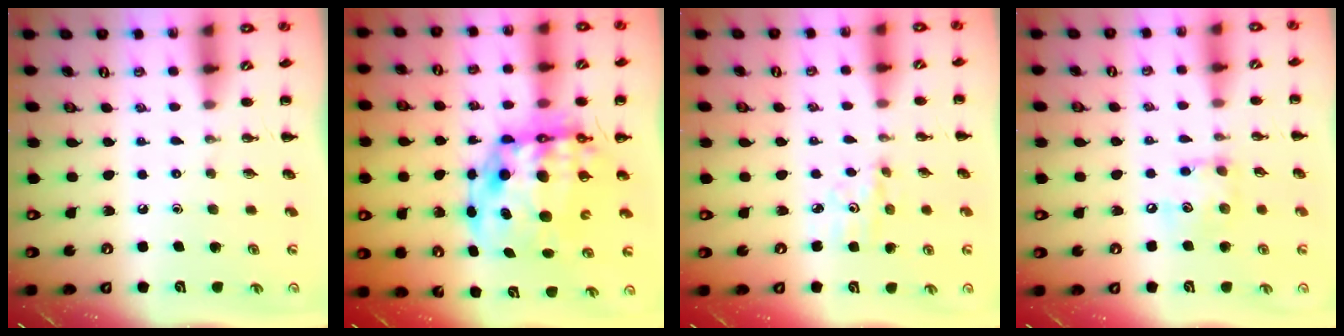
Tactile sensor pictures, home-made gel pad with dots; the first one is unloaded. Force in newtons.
{"total": 15.8, "press": 15.3, "slide": 3.8}
{"total": 4.4, "press": 4.2, "slide": 1.6}
{"total": 8.4, "press": 8.4, "slide": 0.5}